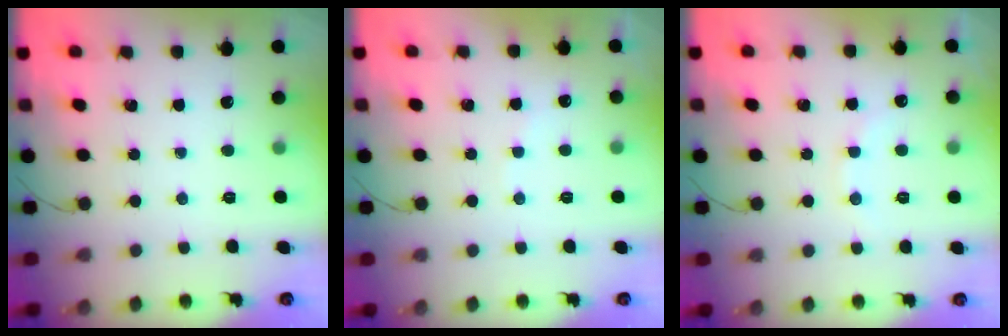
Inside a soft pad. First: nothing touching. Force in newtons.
{"total": 5.1, "press": 5.1, "slide": 0.8}
{"total": 6.6, "press": 6.5, "slide": 1.1}